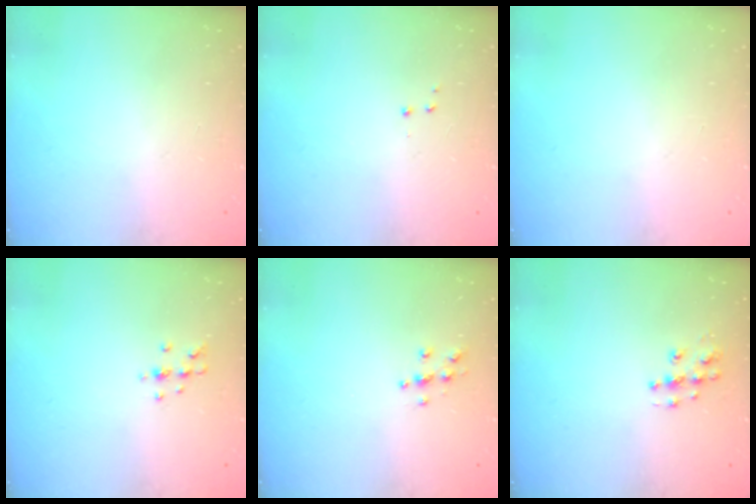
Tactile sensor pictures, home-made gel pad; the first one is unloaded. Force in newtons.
{"total": 2.8, "press": 2.7, "slide": 0.5}
{"total": 0.0}
{"total": 5.4, "press": 5.2, "slide": 1.4}
{"total": 5.5, "press": 5.5, "slide": 0.4}
{"total": 7.9, "press": 7.9, "slide": 0.4}